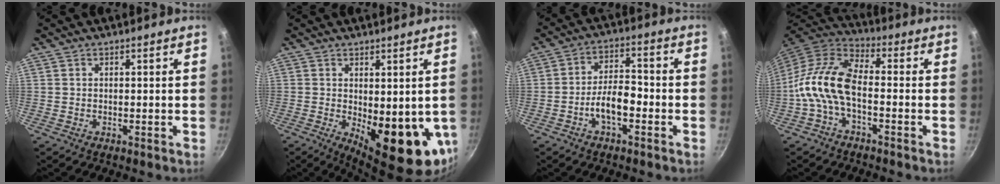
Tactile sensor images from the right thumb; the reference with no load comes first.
{"total": 13.8, "force": [-1.3, 5.7, 12.5], "torque": [-0.142, -0.025, -0.003]}
{"total": 7.5, "force": [-2.9, 3.6, 5.9], "torque": [-0.089, 0.040, -0.054]}
{"total": 12.2, "force": [-2.8, 6.4, 10.0], "torque": [-0.196, 0.041, -0.071]}